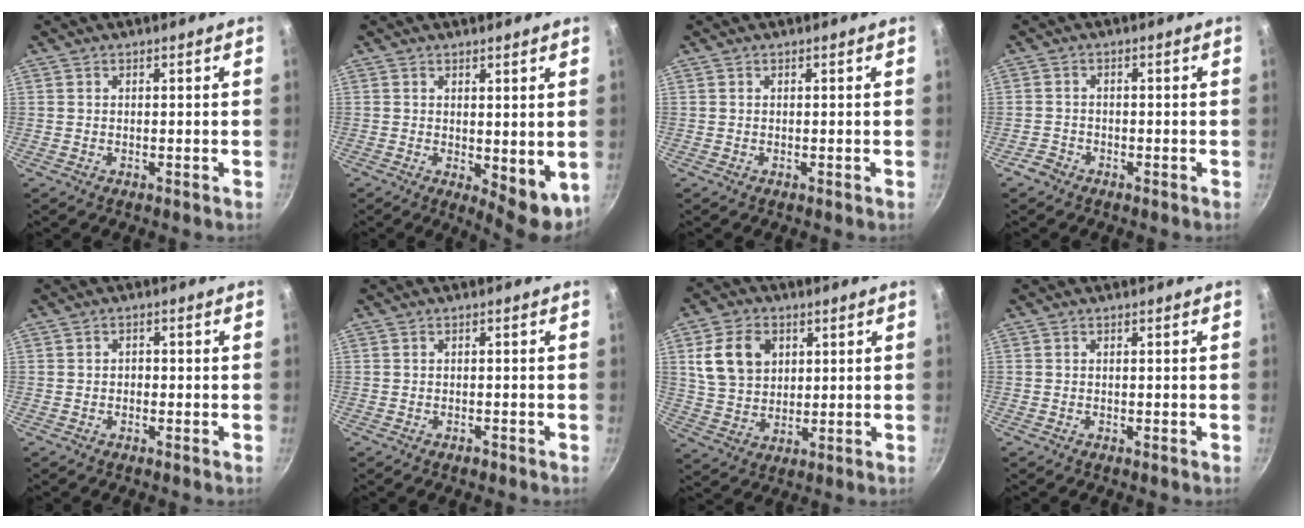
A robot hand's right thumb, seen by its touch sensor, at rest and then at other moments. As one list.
[{"total": 7.1, "force": [-0.7, 2.7, 6.5], "torque": [-0.075, -0.019, 0.000]}, {"total": 0.0}, {"total": 1.9, "force": [-1.5, 1.1, 0.2], "torque": [-0.002, 0.006, -0.031]}, {"total": 1.2, "force": [-0.4, 1.0, 0.6], "torque": [0.004, 0.006, -0.011]}, {"total": 0.8, "force": [-0.7, 0.4, 0.4], "torque": [-0.005, 0.004, -0.012]}, {"total": 11.1, "force": [3.5, 8.2, 6.5], "torque": [-0.100, -0.006, 0.072]}, {"total": 0.0}]